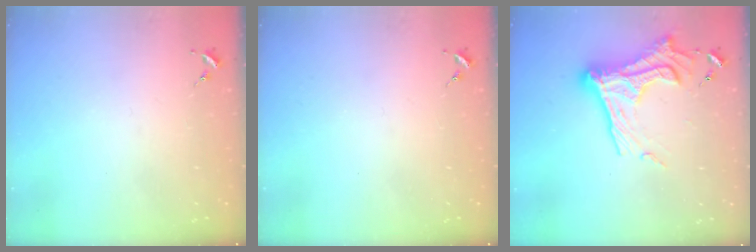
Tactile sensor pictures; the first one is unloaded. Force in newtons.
{"total": 0.0}
{"total": 20.9, "press": 20.8, "slide": 1.7}